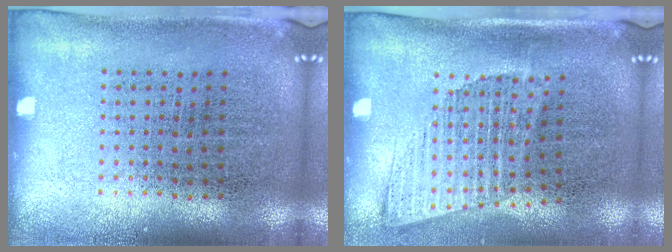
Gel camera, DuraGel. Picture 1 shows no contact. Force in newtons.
{"total": 1.3, "press": 1.0, "slide": 0.8}